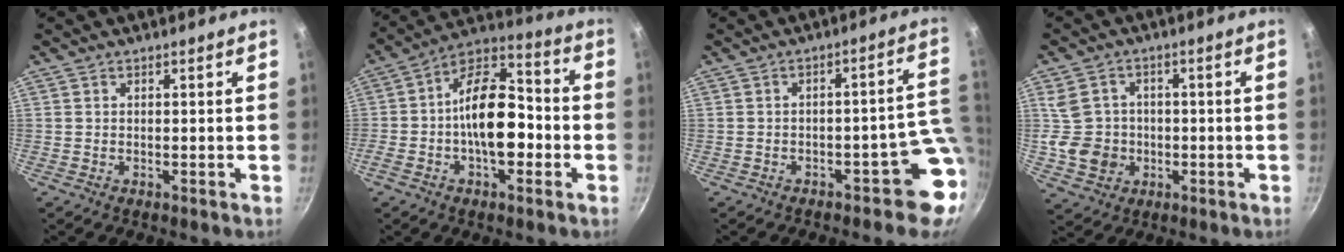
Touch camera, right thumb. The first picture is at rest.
{"total": 15.5, "force": [-2.7, 8.5, 12.7], "torque": [-0.174, 0.053, -0.062]}
{"total": 7.7, "force": [-2.6, 4.4, 5.7], "torque": [0.007, 0.040, -0.033]}
{"total": 8.7, "force": [-0.6, 7.8, 3.6], "torque": [-0.033, 0.009, -0.001]}